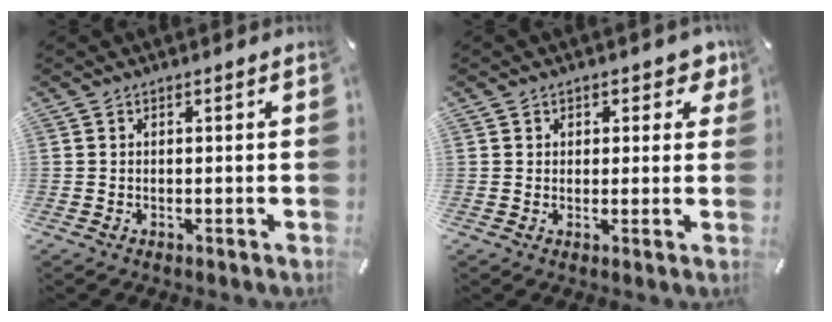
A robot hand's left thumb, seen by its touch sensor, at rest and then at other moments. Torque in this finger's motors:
{"motor_torque": [0.15, -0.22, 0.19, 0.12, 0.00]}